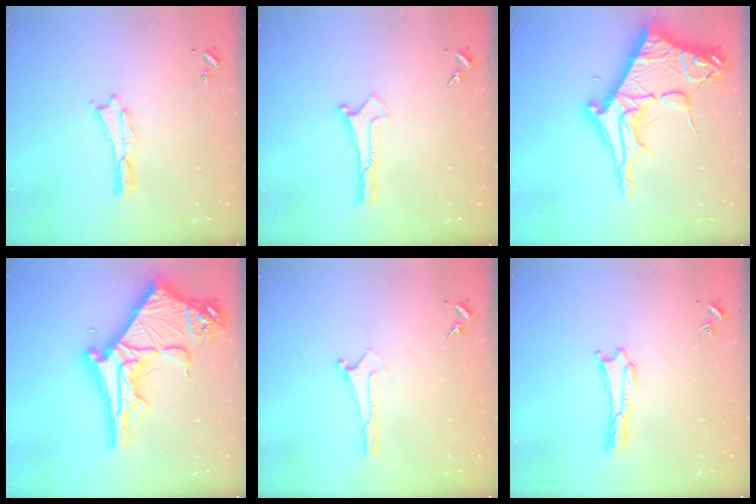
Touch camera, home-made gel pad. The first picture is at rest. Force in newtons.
{"total": 0.0}
{"total": 12.4, "press": 12.4, "slide": 1.4}
{"total": 13.5, "press": 13.4, "slide": 1.4}
{"total": 0.0}
{"total": 0.0}